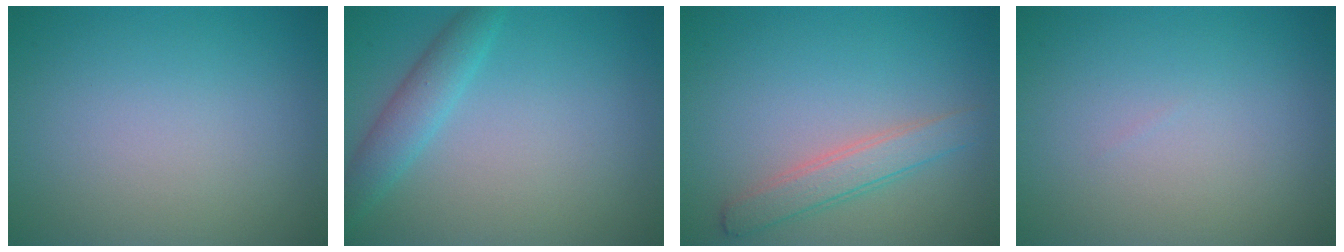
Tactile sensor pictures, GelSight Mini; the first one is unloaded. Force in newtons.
{"total": 2.8, "press": 2.8, "slide": 0.2}
{"total": 2.6, "press": 2.6, "slide": 0.1}
{"total": 0.0}